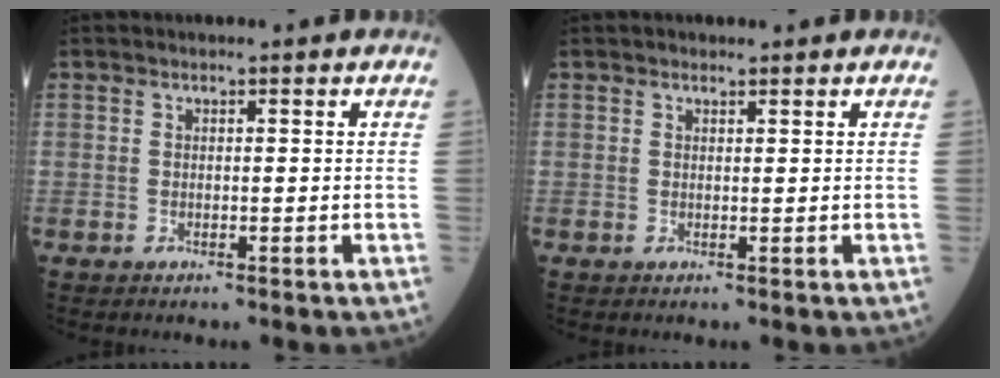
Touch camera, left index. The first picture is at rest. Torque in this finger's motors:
{"motor_torque": [0.11, 0.04, -0.02, 0.02]}